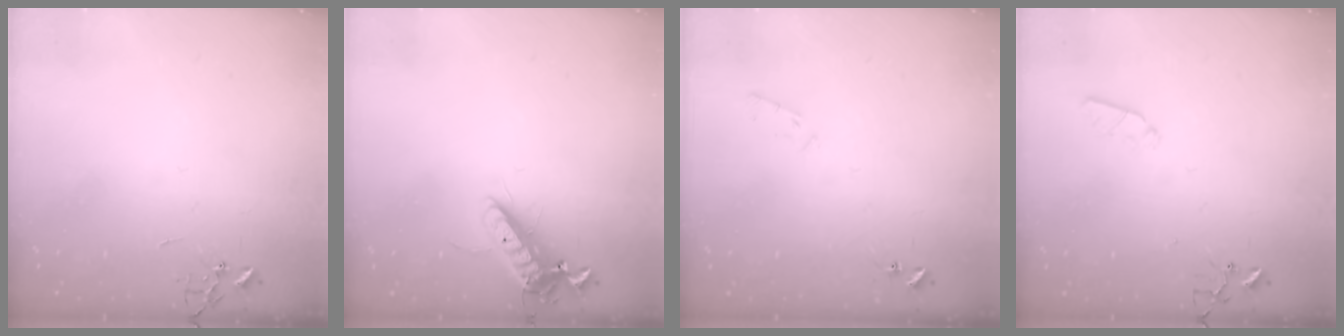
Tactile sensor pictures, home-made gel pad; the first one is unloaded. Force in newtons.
{"total": 13.1, "press": 12.9, "slide": 2.5}
{"total": 5.3, "press": 5.2, "slide": 0.9}
{"total": 3.6, "press": 3.5, "slide": 0.6}